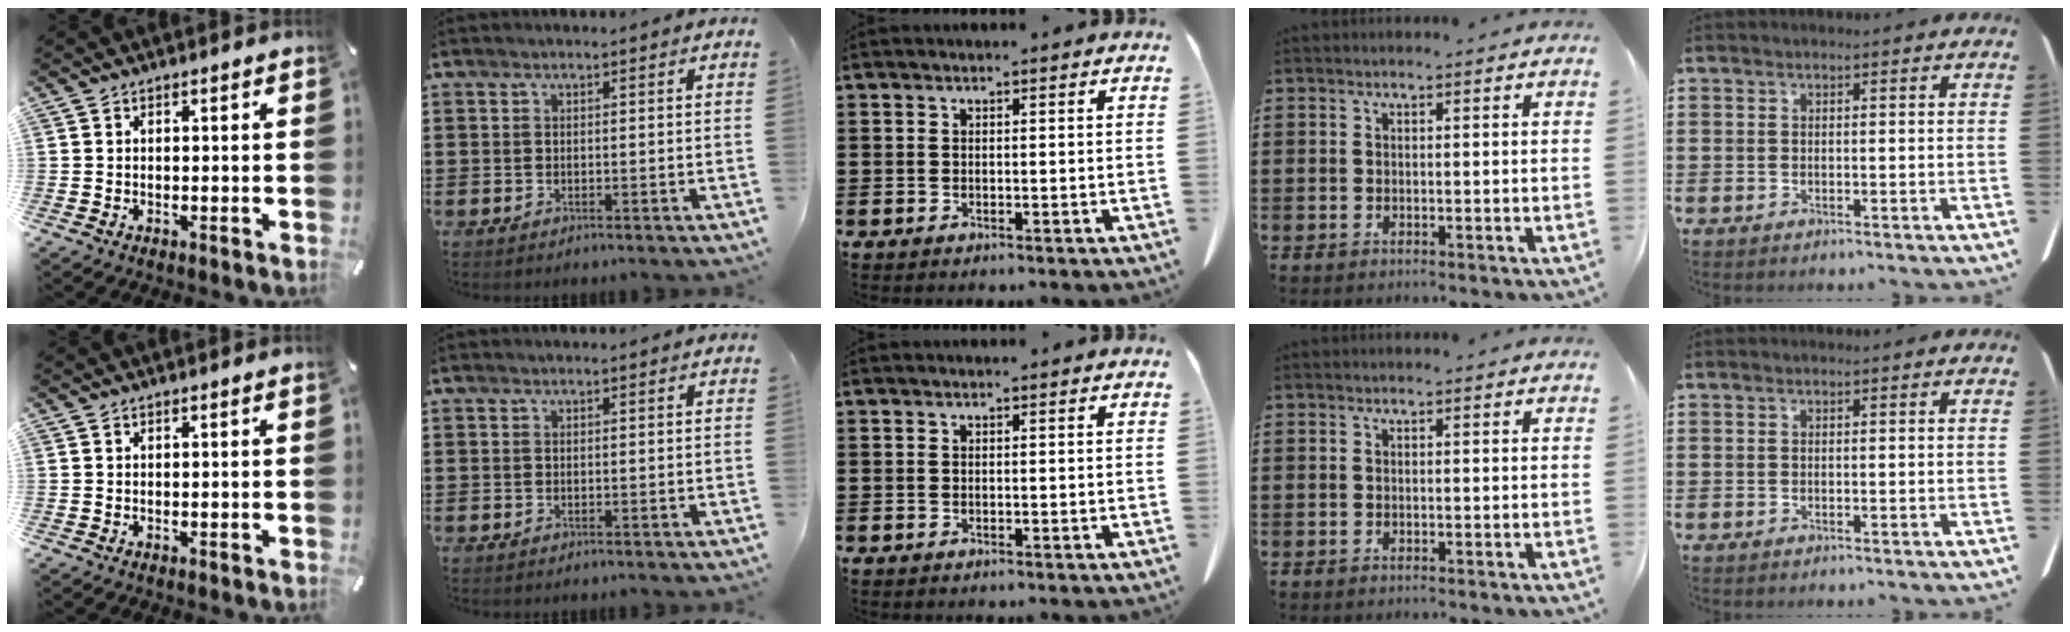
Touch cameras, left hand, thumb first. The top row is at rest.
{}